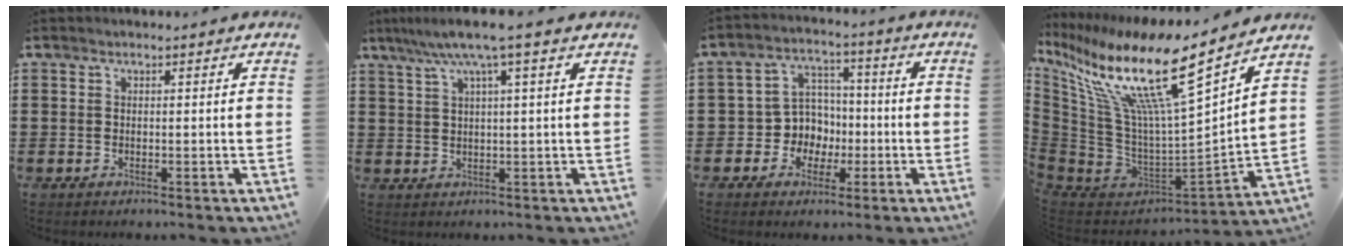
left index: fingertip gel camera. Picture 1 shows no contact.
{"total": 5.7, "force": [3.0, -0.3, 4.9], "torque": [-0.102, 0.000, 0.049]}
{"total": 6.4, "force": [-0.9, 6.1, 1.5], "torque": [-0.058, 0.008, -0.017]}
{"total": 15.8, "force": [9.5, 2.5, 12.4], "torque": [-0.272, -0.072, 0.144]}